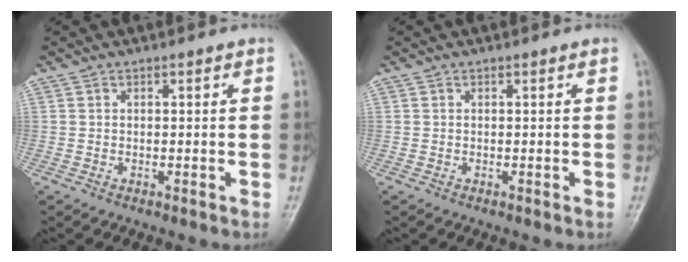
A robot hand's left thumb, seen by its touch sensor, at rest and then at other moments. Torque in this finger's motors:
{"motor_torque": [0.01, 0.01, -0.01, -0.15, 0.00]}